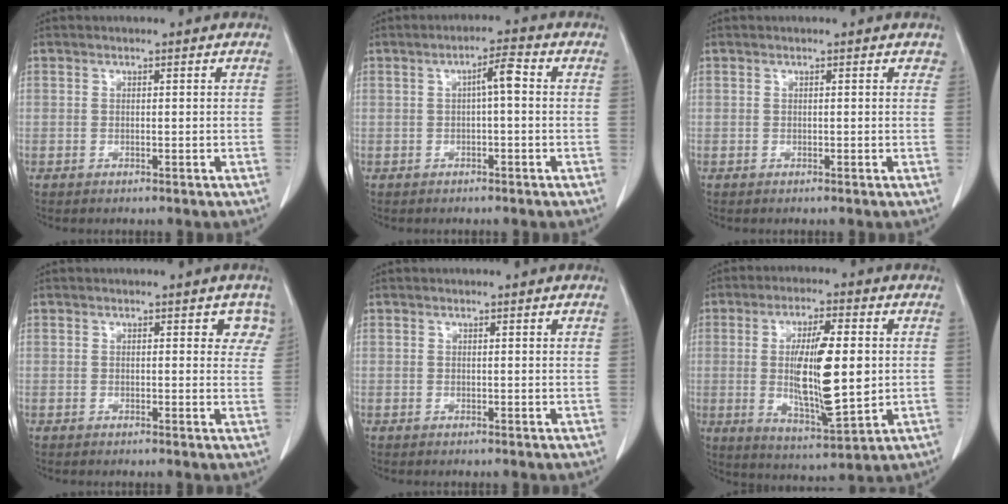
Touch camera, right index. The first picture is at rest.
{"total": 3.4, "force": [0.3, 0.4, 3.3], "torque": [-0.053, 0.008, 0.003]}
{"total": 0.8, "force": [0.6, 0.5, 0.3], "torque": [0.002, 0.001, -0.001]}
{"total": 3.5, "force": [2.2, 1.9, 1.9], "torque": [0.002, -0.003, 0.010]}
{"total": 0.6, "force": [0.5, 0.0, 0.4], "torque": [-0.004, -0.001, 0.006]}
{"total": 13.7, "force": [0.6, 2.5, 13.4], "torque": [-0.239, -0.013, 0.014]}